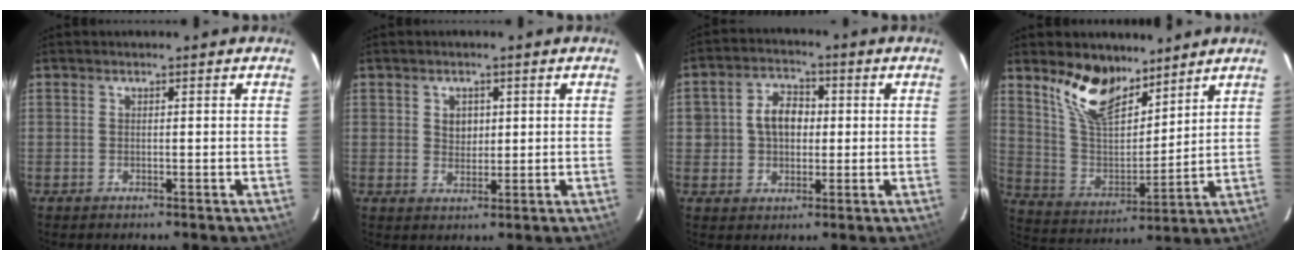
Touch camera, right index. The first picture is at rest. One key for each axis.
{"total": 3.2, "fx": 0.8, "fy": 2.7, "fz": 1.5, "tx": -0.020, "ty": 0.007, "tz": 0.016}
{"total": 7.1, "fx": 0.5, "fy": 5.7, "fz": 4.3, "tx": -0.081, "ty": 0.025, "tz": 0.013}
{"total": 14.4, "fx": 10.4, "fy": 6.3, "fz": 7.8, "tx": -0.156, "ty": 0.003, "tz": 0.203}